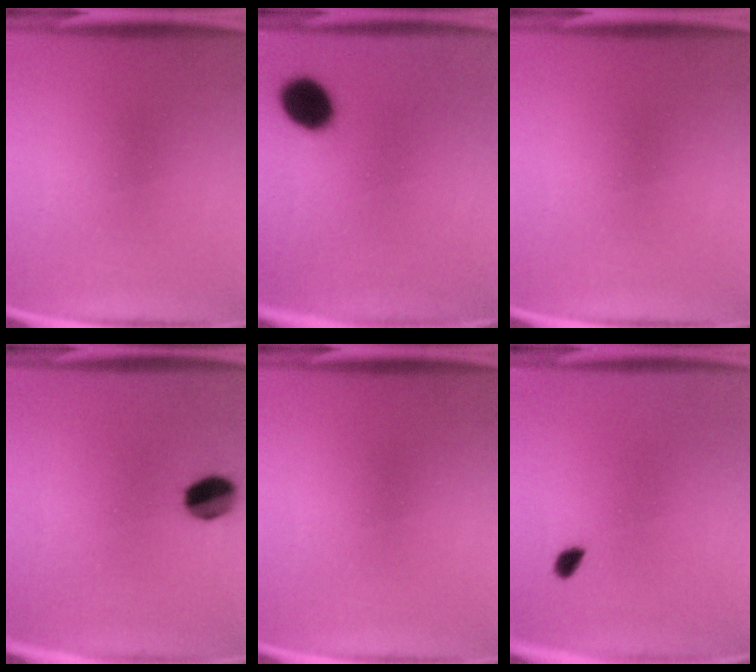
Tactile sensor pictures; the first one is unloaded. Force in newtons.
{"total": 9.1}
{"total": 0.0}
{"total": 7.5}
{"total": 0.0}
{"total": 1.7}